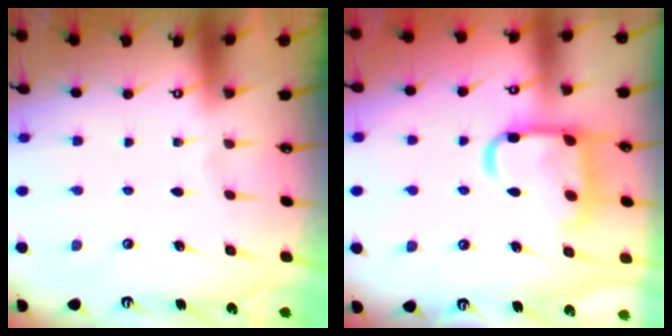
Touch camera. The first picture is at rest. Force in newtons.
{"total": 17.0, "press": 16.9, "slide": 1.3}